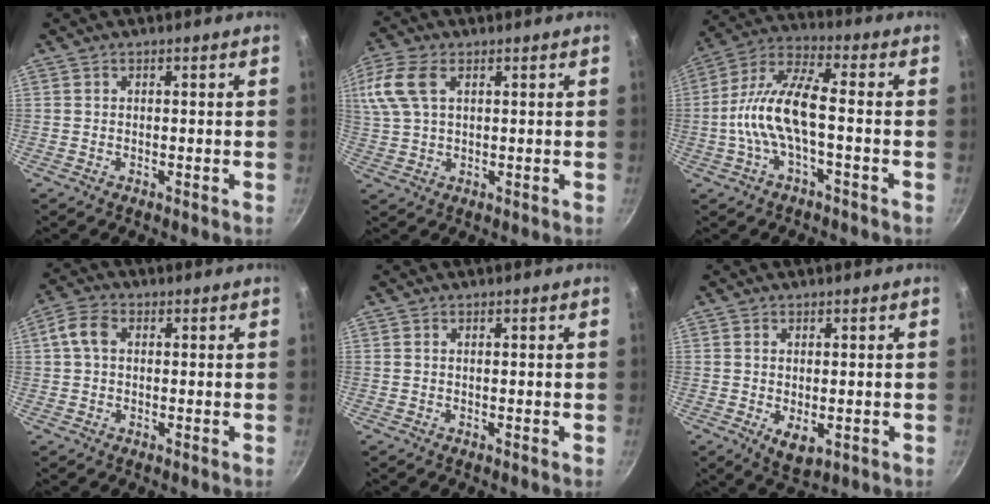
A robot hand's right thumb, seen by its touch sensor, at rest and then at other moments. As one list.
[{"total": 9.3, "force": [3.3, 5.3, 6.9], "torque": [-0.153, 0.017, 0.063]}, {"total": 11.9, "force": [-2.1, 4.2, 10.9], "torque": [-0.225, 0.034, -0.055]}, {"total": 4.9, "force": [0.7, 3.5, 3.3], "torque": [-0.062, 0.013, 0.004]}, {"total": 0.0}, {"total": 4.6, "force": [-0.8, 2.5, 3.8], "torque": [-0.062, -0.019, -0.005]}]